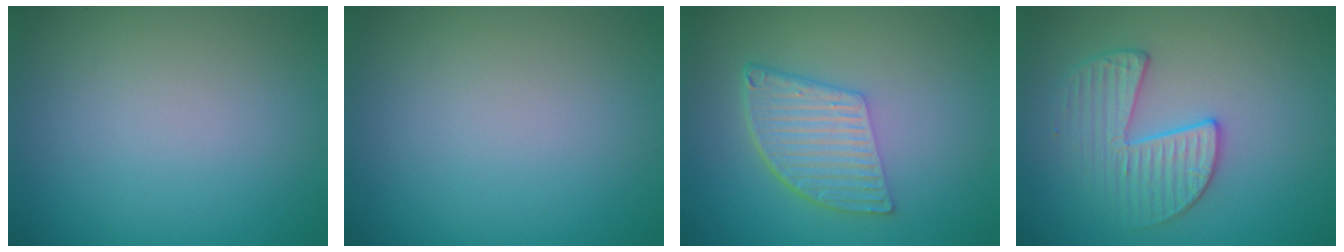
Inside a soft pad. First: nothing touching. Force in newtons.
{"total": 0.0}
{"total": 5.7, "press": 4.0, "slide": 4.0}
{"total": 3.3, "press": 3.2, "slide": 0.6}